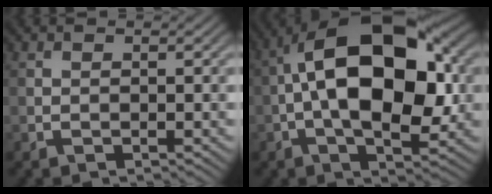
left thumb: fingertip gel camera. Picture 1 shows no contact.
{"total": 16.6, "force": [0.5, 8.5, 14.3], "torque": [-0.226, 0.037, -0.011]}